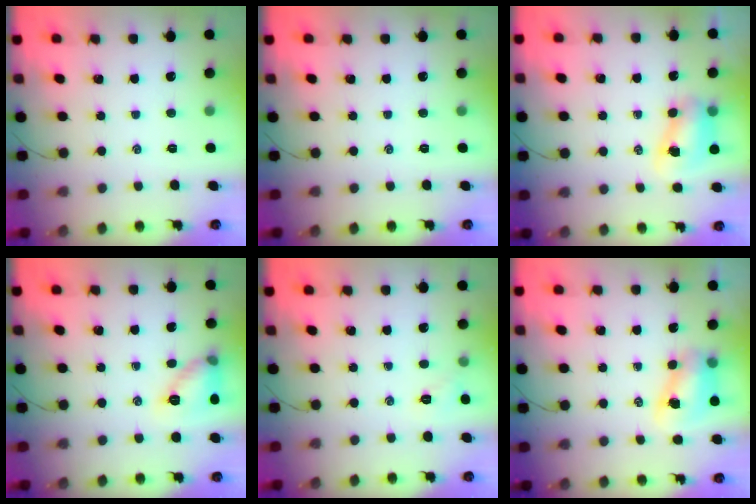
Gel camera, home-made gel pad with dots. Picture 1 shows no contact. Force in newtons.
{"total": 0.0}
{"total": 8.0, "press": 8.0, "slide": 1.1}
{"total": 11.1, "press": 11.0, "slide": 0.7}
{"total": 5.0, "press": 4.8, "slide": 1.5}
{"total": 7.9, "press": 7.9, "slide": 1.0}